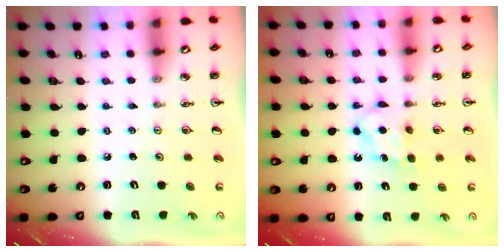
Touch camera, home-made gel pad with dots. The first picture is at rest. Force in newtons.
{"total": 6.3, "press": 6.3, "slide": 0.3}